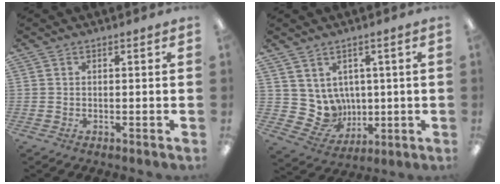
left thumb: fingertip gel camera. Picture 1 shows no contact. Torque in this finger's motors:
{"motor_torque": [-0.33, 0.05, -0.12, 0.01, 0.00]}